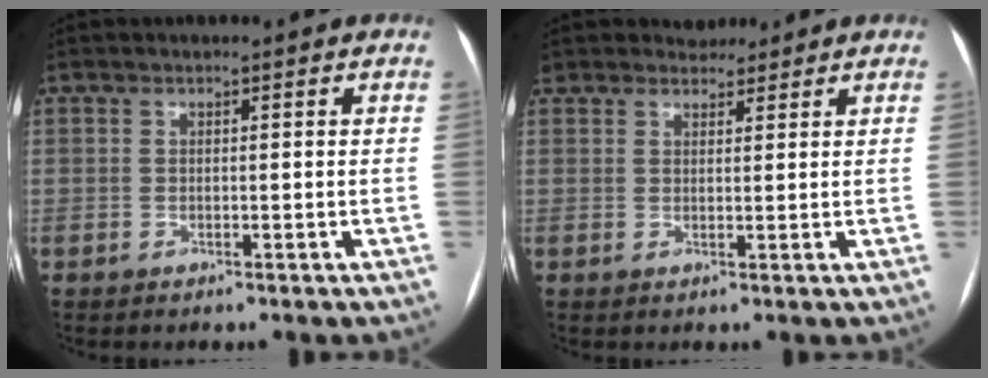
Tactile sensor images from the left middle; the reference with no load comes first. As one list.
[{"total": 2.6, "force": [2.3, 1.2, -0.2], "torque": [0.004, 0.008, 0.036]}]